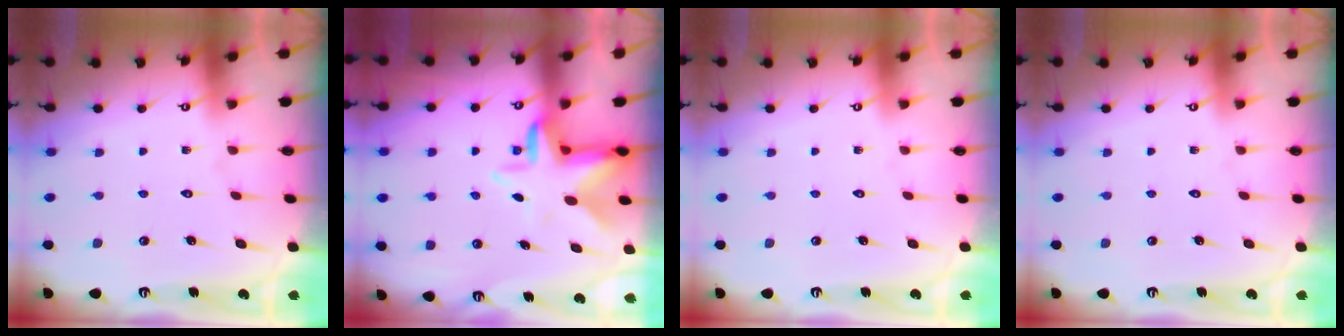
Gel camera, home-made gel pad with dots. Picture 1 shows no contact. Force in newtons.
{"total": 6.7, "press": 6.6, "slide": 1.3}
{"total": 0.0}
{"total": 0.0}